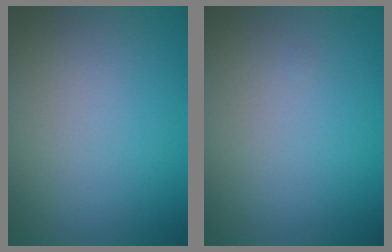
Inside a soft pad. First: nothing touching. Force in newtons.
{"total": 0.0}